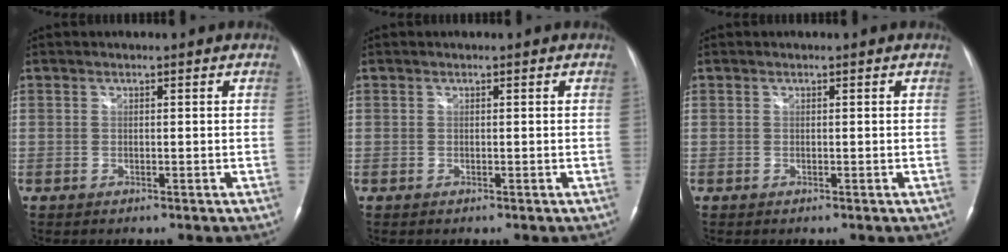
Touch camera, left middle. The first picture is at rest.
{"total": 0.0}
{"total": 0.0}